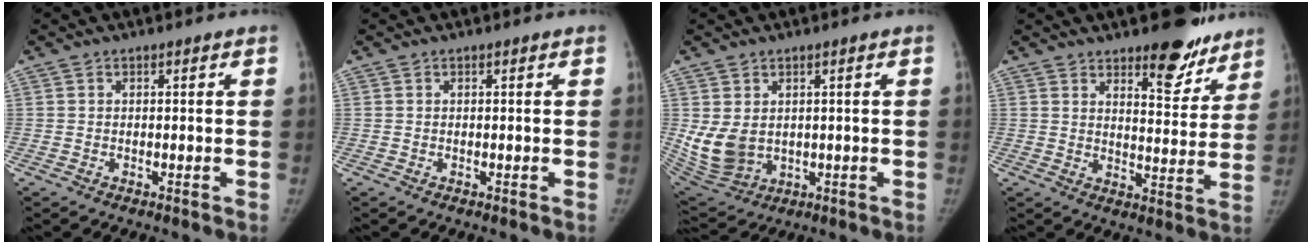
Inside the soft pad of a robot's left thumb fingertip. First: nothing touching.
{"total": 0.0}
{"total": 8.8, "force": [0.9, 6.6, 5.8], "torque": [-0.109, -0.016, 0.043]}
{"total": 11.4, "force": [8.4, 4.3, 6.4], "torque": [-0.041, -0.058, 0.120]}